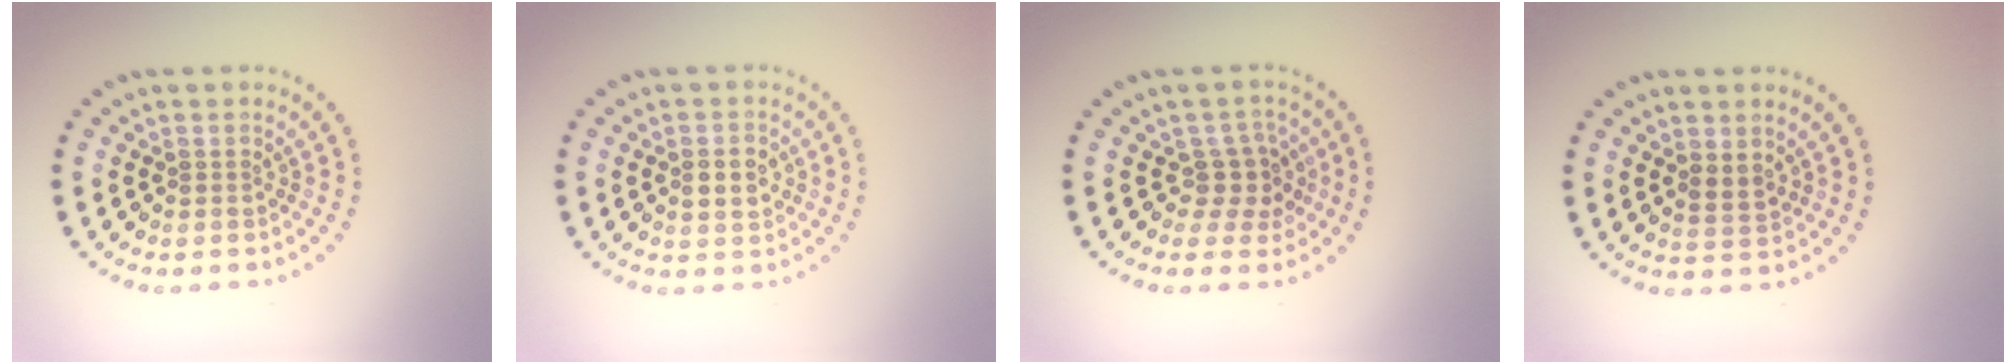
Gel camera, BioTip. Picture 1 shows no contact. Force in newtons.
{"total": 2.2, "press": 2.2, "slide": 0.0}
{"total": 2.5, "press": 2.1, "slide": 1.5}
{"total": 1.5, "press": 1.3, "slide": 0.7}